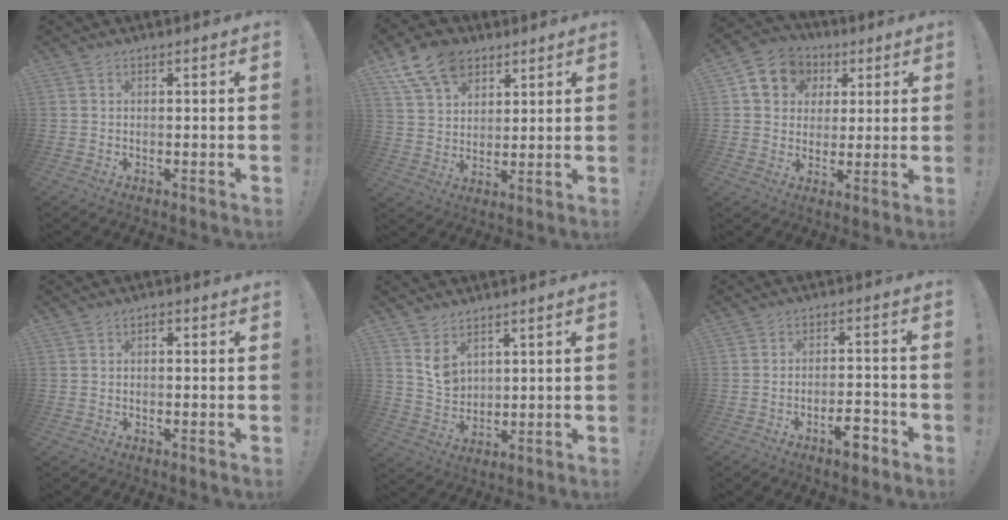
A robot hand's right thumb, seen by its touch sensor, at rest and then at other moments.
{"total": 13.3, "force": [7.9, 8.9, 5.9], "torque": [-0.093, -0.042, 0.152]}
{"total": 11.0, "force": [3.8, 9.5, 4.1], "torque": [-0.054, -0.013, 0.077]}
{"total": 0.9, "force": [-0.4, 0.4, 0.6], "torque": [-0.016, 0.006, -0.009]}
{"total": 6.9, "force": [4.1, 4.9, 2.5], "torque": [-0.032, -0.031, 0.079]}
{"total": 6.5, "force": [-3.8, 1.8, 4.9], "torque": [-0.069, 0.021, -0.061]}